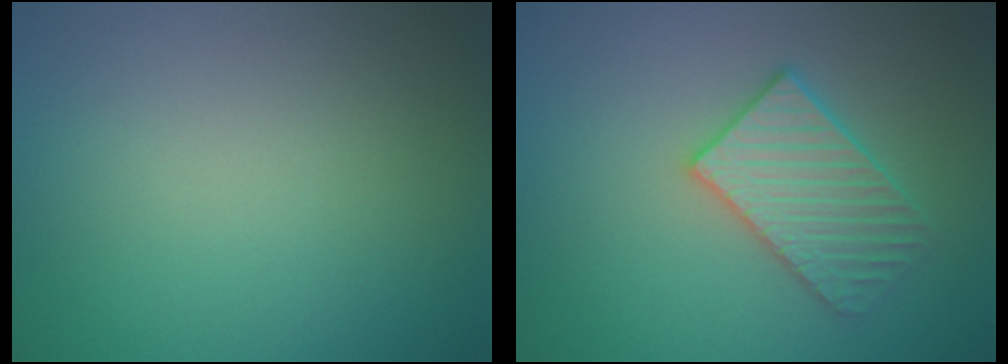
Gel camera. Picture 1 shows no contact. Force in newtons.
{"total": 3.4, "press": 3.3, "slide": 0.8}